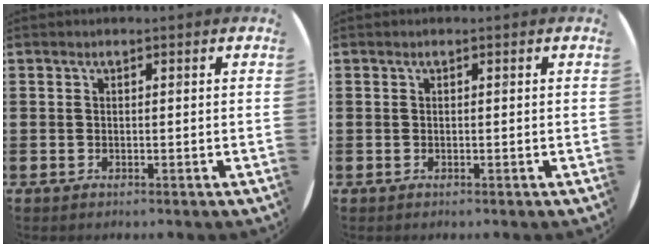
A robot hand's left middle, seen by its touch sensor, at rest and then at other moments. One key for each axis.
{"total": 0.0}